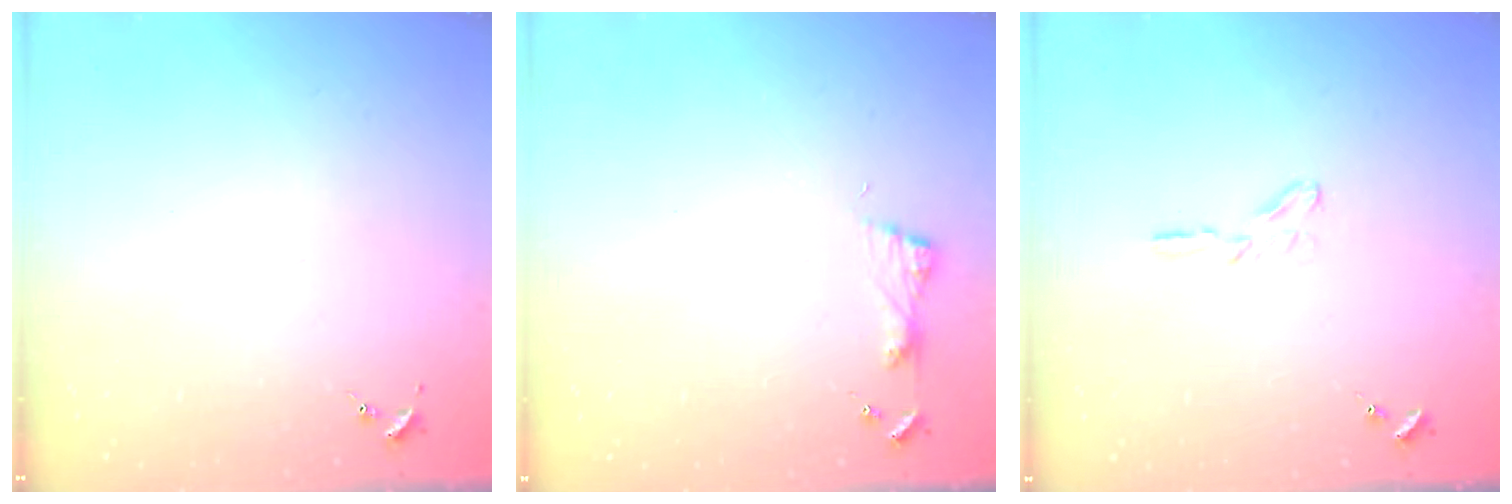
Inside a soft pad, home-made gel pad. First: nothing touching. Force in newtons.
{"total": 5.0, "press": 4.9, "slide": 0.6}
{"total": 3.8, "press": 3.8, "slide": 0.3}